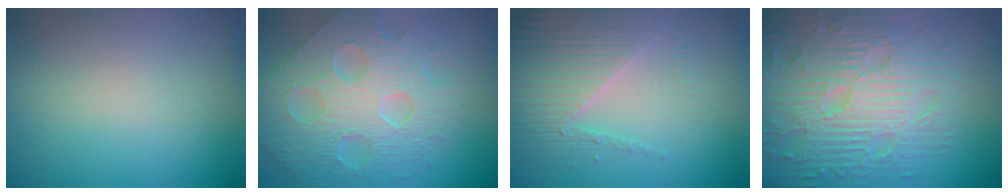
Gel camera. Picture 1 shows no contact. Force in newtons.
{"total": 8.9, "press": 6.4, "slide": 6.2}
{"total": 4.1, "press": 3.7, "slide": 1.8}
{"total": 9.5, "press": 6.8, "slide": 6.6}